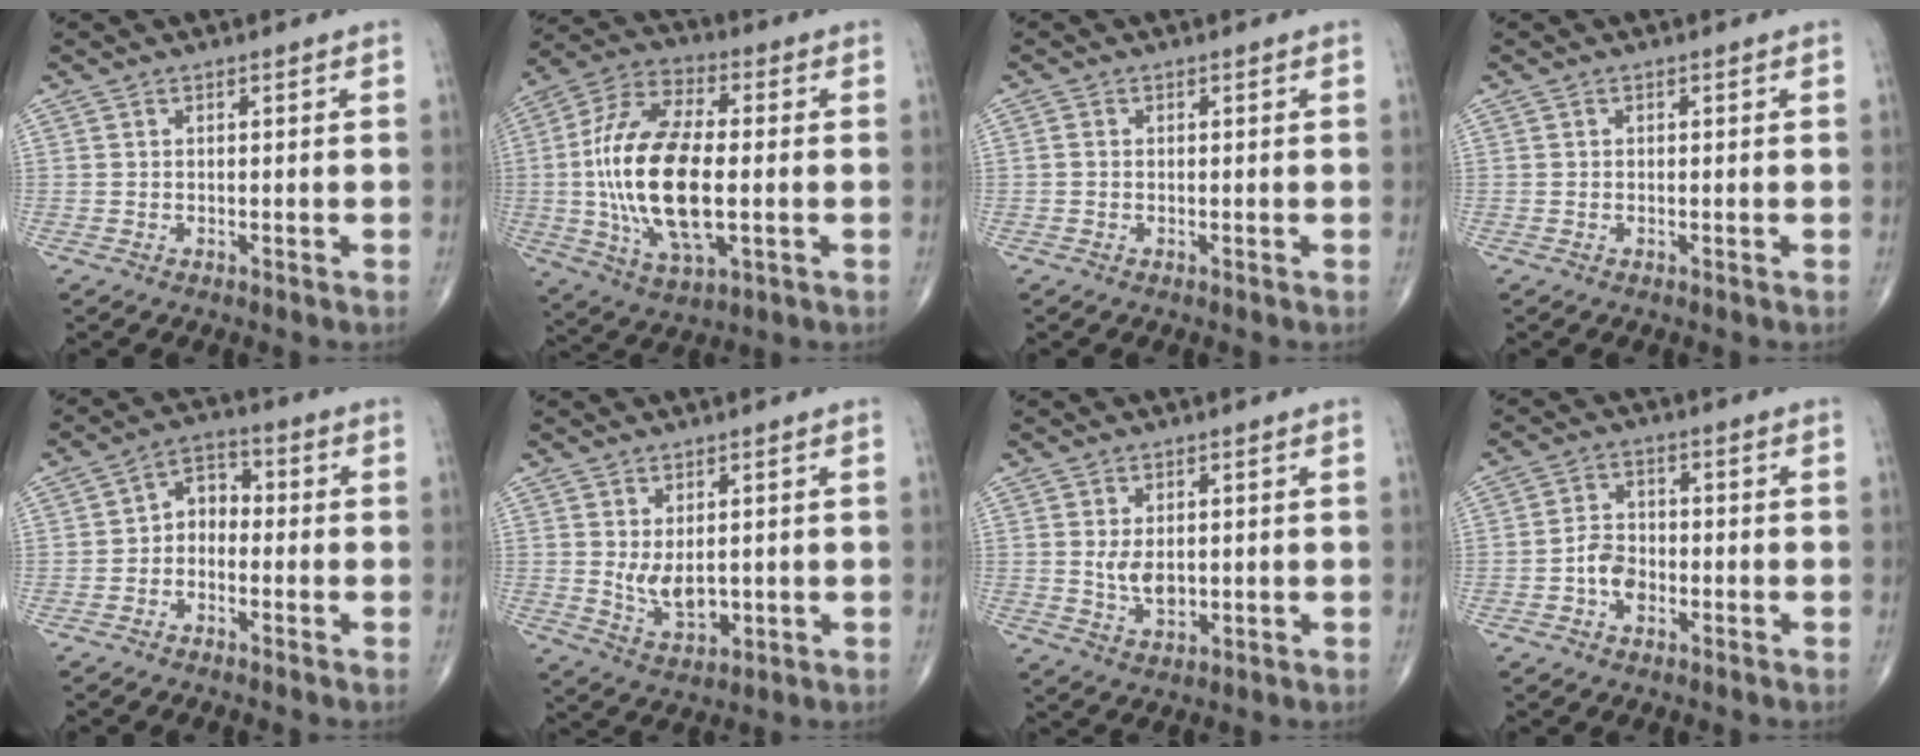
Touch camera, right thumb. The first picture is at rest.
{"total": 21.2, "force": [-1.2, 9.8, 18.7], "torque": [-0.375, 0.008, -0.020]}
{"total": 0.7, "force": [-0.1, 0.6, 0.4], "torque": [-0.006, 0.001, -0.003]}
{"total": 0.0}
{"total": 5.2, "force": [-1.2, 3.9, 3.2], "torque": [-0.032, 0.030, -0.039]}
{"total": 6.0, "force": [0.6, 3.5, 4.9], "torque": [-0.071, -0.018, 0.024]}
{"total": 4.8, "force": [0.4, 3.0, 3.8], "torque": [-0.059, -0.010, 0.014]}
{"total": 4.8, "force": [-1.8, 3.4, 2.9], "torque": [-0.040, 0.019, -0.039]}